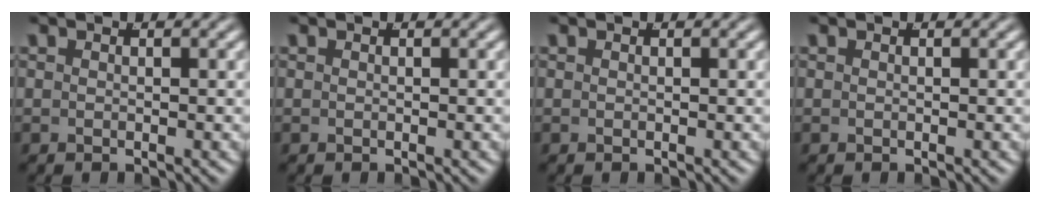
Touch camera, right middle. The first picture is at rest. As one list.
[{"total": 0.0}, {"total": 0.0}, {"total": 0.0}]